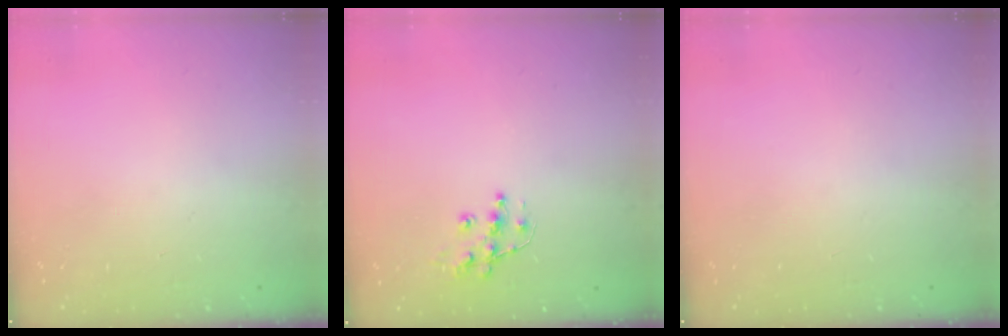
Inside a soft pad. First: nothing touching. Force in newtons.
{"total": 8.8, "press": 8.8, "slide": 0.6}
{"total": 0.0}